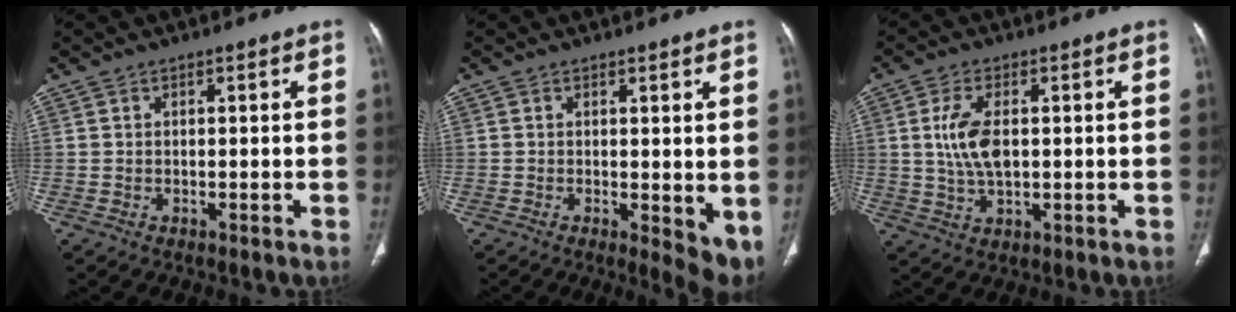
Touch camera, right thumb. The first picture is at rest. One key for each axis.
{"total": 5.9, "fx": 0.0, "fy": 2.3, "fz": 5.4, "tx": -0.068, "ty": -0.016, "tz": 0.004}
{"total": 7.7, "fx": 0.8, "fy": 4.0, "fz": 6.5, "tx": -0.132, "ty": -0.002, "tz": 0.017}